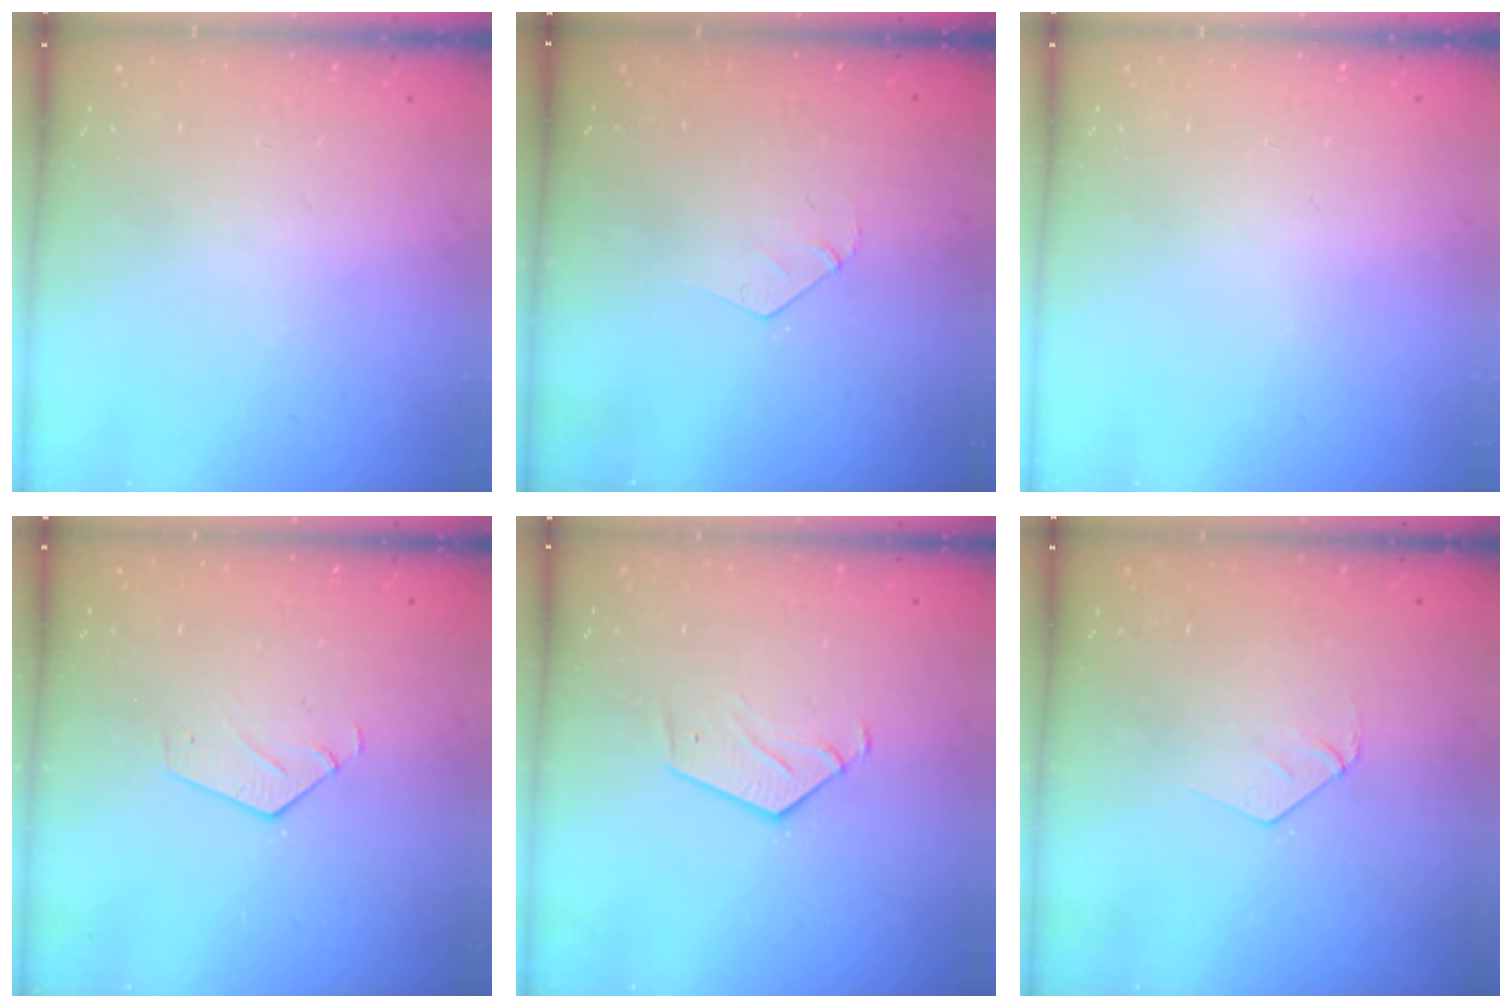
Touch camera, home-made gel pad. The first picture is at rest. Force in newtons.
{"total": 3.4, "press": 3.4, "slide": 0.3}
{"total": 0.0}
{"total": 2.6, "press": 2.6, "slide": 0.2}
{"total": 4.0, "press": 4.0, "slide": 0.2}
{"total": 3.6, "press": 3.6, "slide": 0.2}